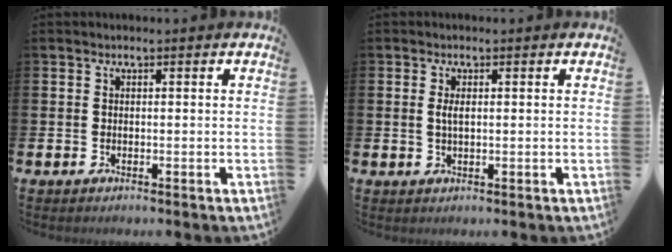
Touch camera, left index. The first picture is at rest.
{"total": 1.8, "force": [0.4, 0.7, 1.6], "torque": [-0.028, 0.003, 0.004]}